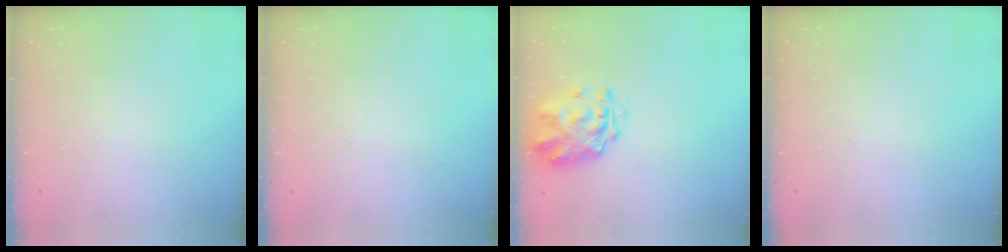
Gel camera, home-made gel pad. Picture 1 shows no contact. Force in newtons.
{"total": 0.0}
{"total": 3.0, "press": 2.6, "slide": 1.5}
{"total": 0.0}